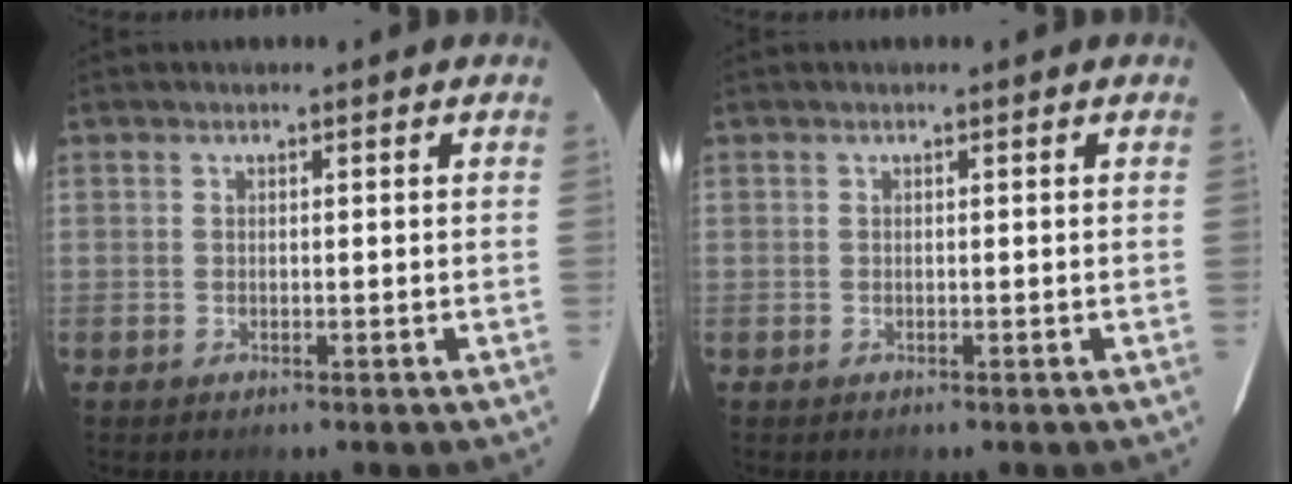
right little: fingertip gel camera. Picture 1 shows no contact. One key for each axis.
{"total": 0.0}